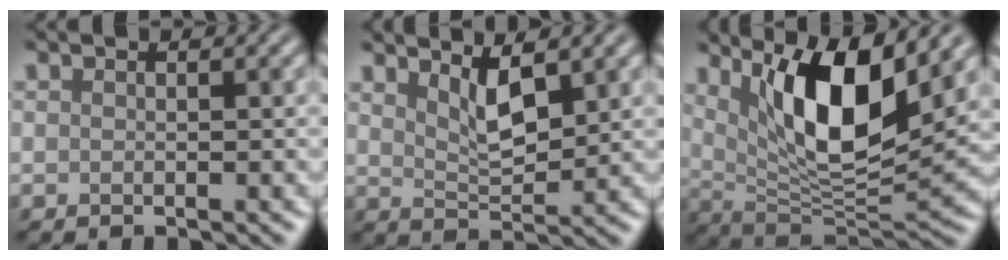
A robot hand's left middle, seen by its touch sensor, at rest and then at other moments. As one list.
[{"total": 3.3, "force": [2.1, 0.9, 2.4], "torque": [-0.046, -0.009, 0.039]}, {"total": 10.1, "force": [4.4, 3.1, 8.5], "torque": [-0.135, -0.021, 0.083]}]